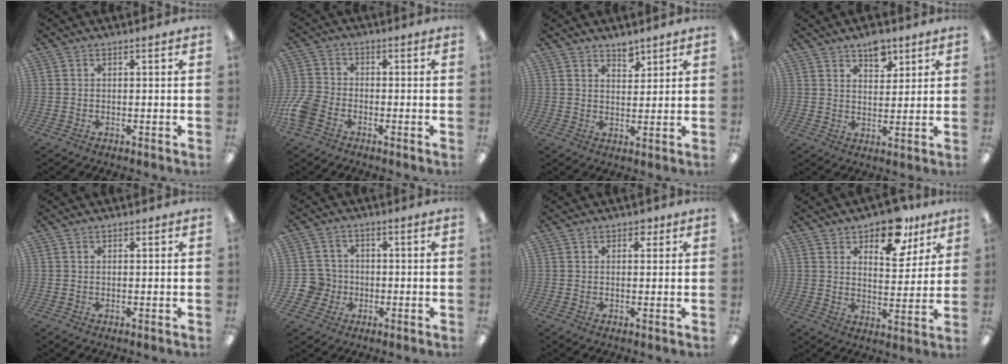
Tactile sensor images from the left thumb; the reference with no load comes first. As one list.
[{"total": 7.3, "force": [-3.5, 4.8, 4.2], "torque": [-0.102, 0.012, -0.067]}, {"total": 4.0, "force": [3.4, 1.7, 1.0], "torque": [-0.001, -0.024, 0.059]}, {"total": 6.8, "force": [4.9, 3.6, 3.1], "torque": [-0.024, -0.027, 0.082]}, {"total": 0.5, "force": [0.4, 0.3, 0.1], "torque": [-0.002, 0.002, 0.008]}, {"total": 5.9, "force": [-1.2, 5.7, 1.1], "torque": [-0.034, 0.014, -0.022]}, {"total": 2.1, "force": [1.2, 1.5, 1.0], "torque": [-0.004, -0.002, 0.018]}, {"total": 12.9, "force": [9.2, 6.2, 6.6], "torque": [-0.085, -0.050, 0.160]}]